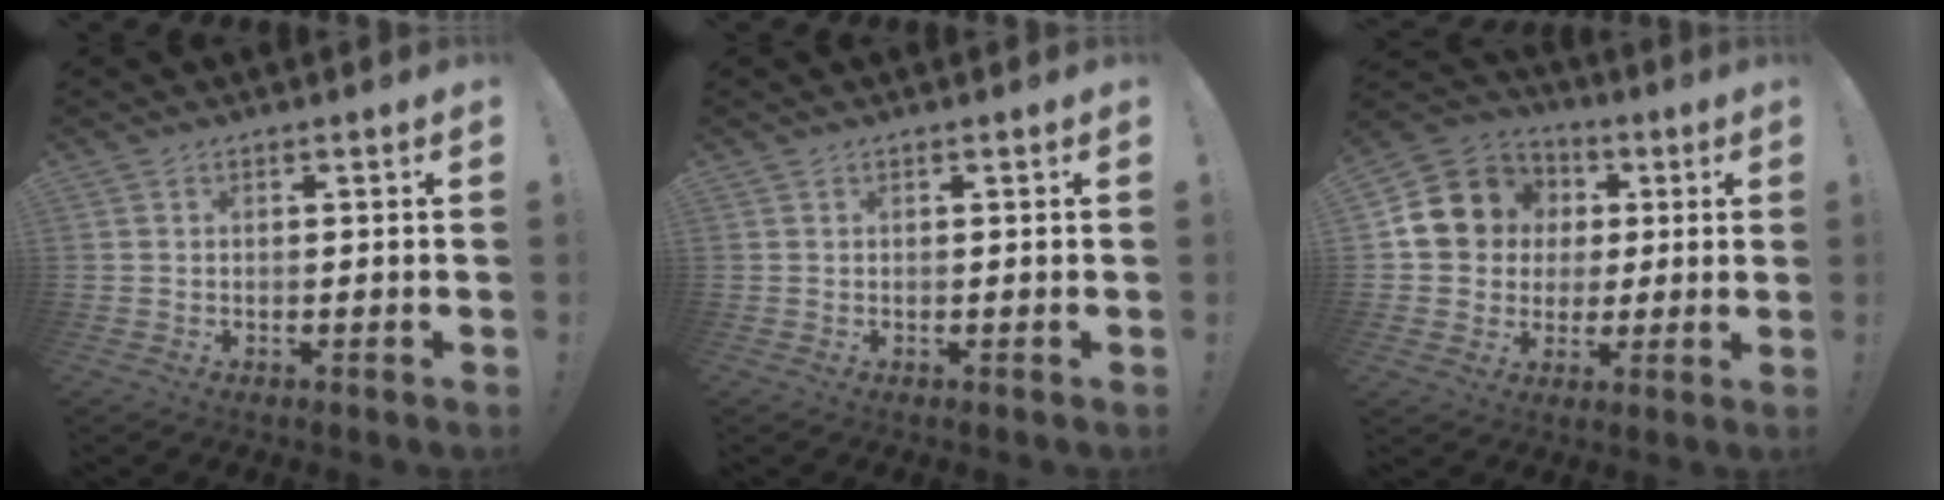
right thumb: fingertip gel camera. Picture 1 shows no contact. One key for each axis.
{"total": 0.0}
{"total": 14.2, "fx": 3.1, "fy": 13.0, "fz": 4.7, "tx": -0.068, "ty": -0.006, "tz": 0.079}